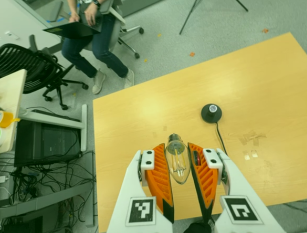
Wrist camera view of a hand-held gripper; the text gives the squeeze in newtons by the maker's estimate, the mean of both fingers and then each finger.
{"total": 15.4, "left": 17.8, "right": 13.1}